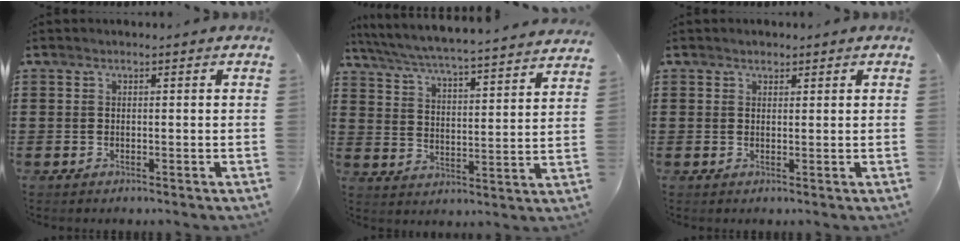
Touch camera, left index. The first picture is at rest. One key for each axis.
{"total": 5.0, "fx": 4.6, "fy": -0.8, "fz": 1.6, "tx": -0.053, "ty": -0.043, "tz": 0.071}
{"total": 0.8, "fx": 0.7, "fy": 0.5, "fz": 0.1, "tx": -0.004, "ty": 0.004, "tz": 0.012}